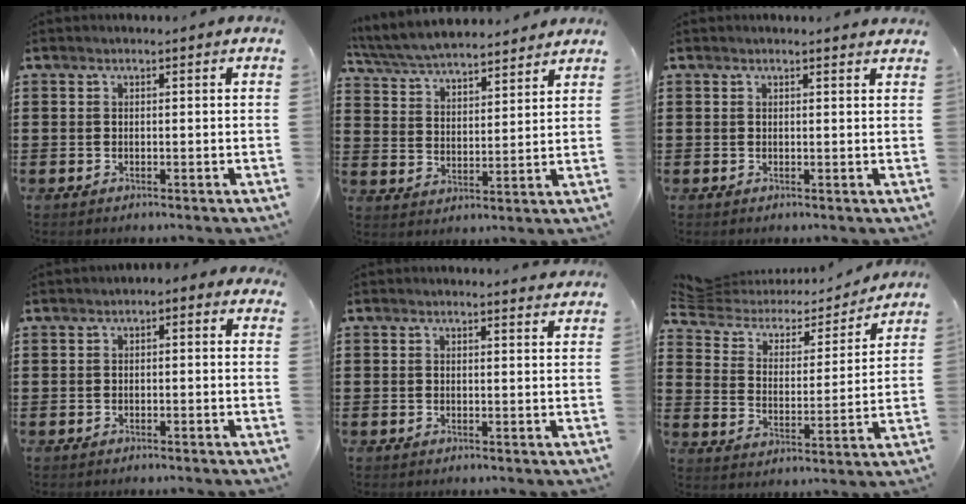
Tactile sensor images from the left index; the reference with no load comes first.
{"total": 5.6, "force": [5.5, 0.5, 1.2], "torque": [-0.049, -0.028, 0.096]}
{"total": 0.8, "force": [0.7, 0.0, 0.3], "torque": [-0.008, -0.001, 0.015]}
{"total": 1.2, "force": [-0.9, 0.5, 0.5], "torque": [-0.013, 0.006, -0.022]}
{"total": 1.1, "force": [1.1, 0.0, 0.2], "torque": [-0.007, 0.000, 0.022]}
{"total": 4.4, "force": [3.7, 2.0, 1.4], "torque": [-0.054, -0.022, 0.057]}